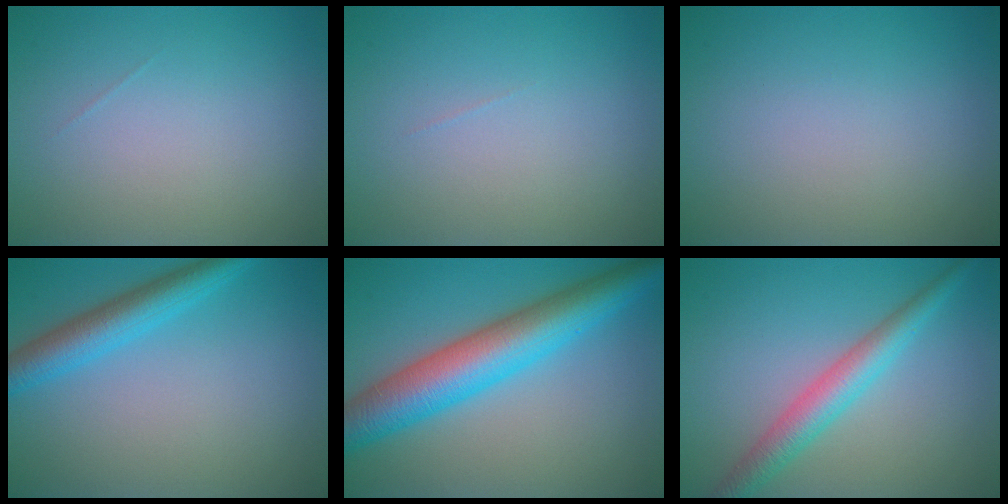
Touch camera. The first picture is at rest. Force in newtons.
{"total": 0.0}
{"total": 0.0}
{"total": 4.2, "press": 4.2, "slide": 0.1}
{"total": 8.7, "press": 8.7, "slide": 0.0}
{"total": 3.9, "press": 3.9, "slide": 0.1}